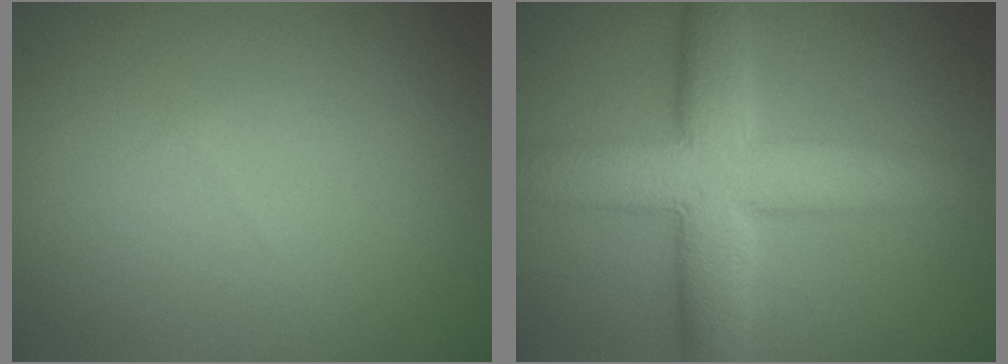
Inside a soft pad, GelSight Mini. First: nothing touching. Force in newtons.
{"total": 8.9, "press": 8.9, "slide": 0.2}